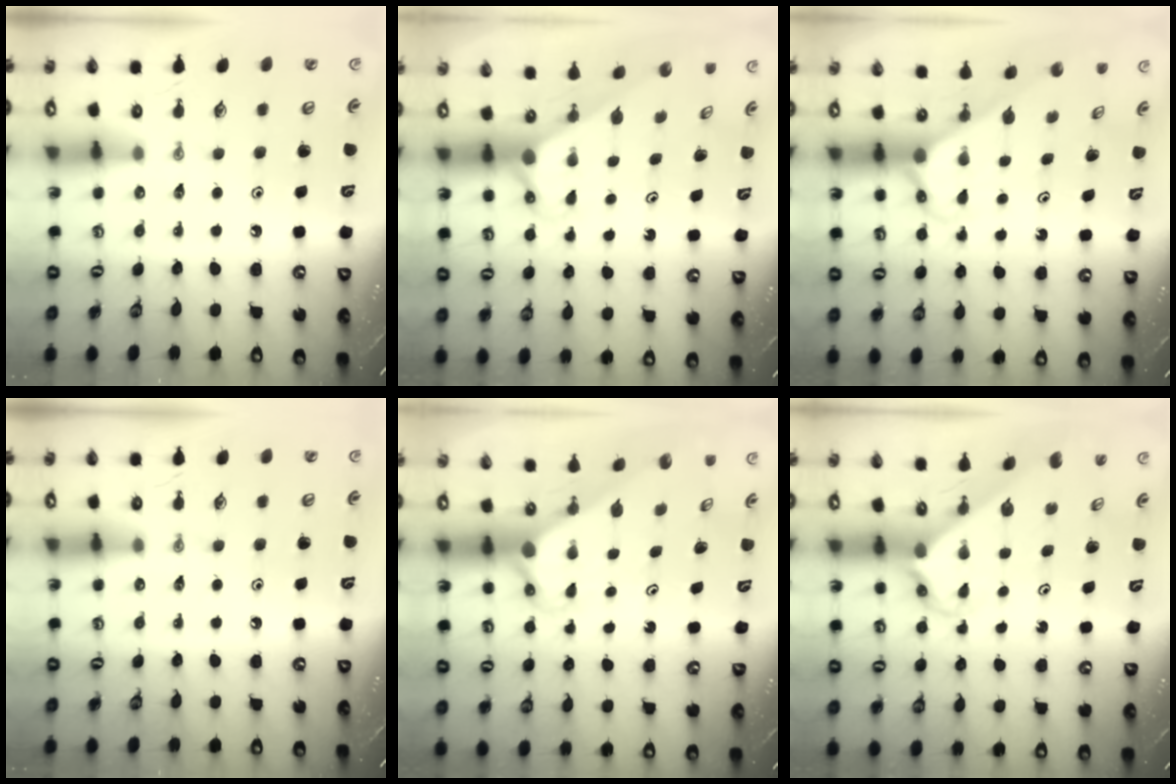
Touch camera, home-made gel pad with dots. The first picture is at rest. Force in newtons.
{"total": 2.8, "press": 2.8, "slide": 0.0}
{"total": 2.8, "press": 2.8, "slide": 0.2}
{"total": 0.0}
{"total": 3.1, "press": 3.1, "slide": 0.3}
{"total": 2.9, "press": 2.9, "slide": 0.2}